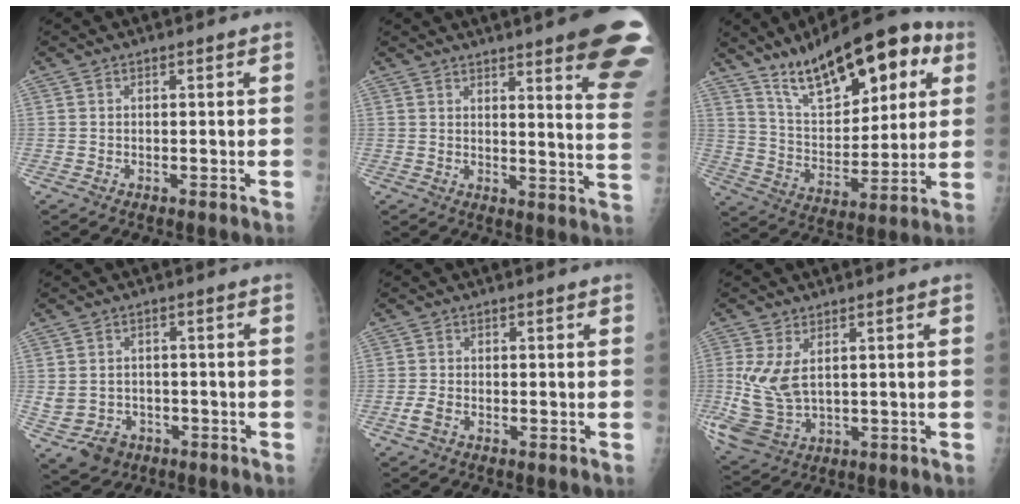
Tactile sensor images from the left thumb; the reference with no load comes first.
{"total": 17.9, "force": [11.5, 2.1, 13.6], "torque": [-0.147, -0.062, 0.127]}
{"total": 22.0, "force": [11.7, 9.5, 16.1], "torque": [-0.203, -0.034, 0.200]}
{"total": 8.8, "force": [-3.0, 7.6, 3.2], "torque": [-0.073, 0.022, -0.031]}
{"total": 2.2, "force": [-1.1, 1.2, 1.5], "torque": [-0.038, 0.003, -0.022]}
{"total": 8.9, "force": [1.3, 5.6, 6.8], "torque": [-0.151, -0.013, 0.042]}